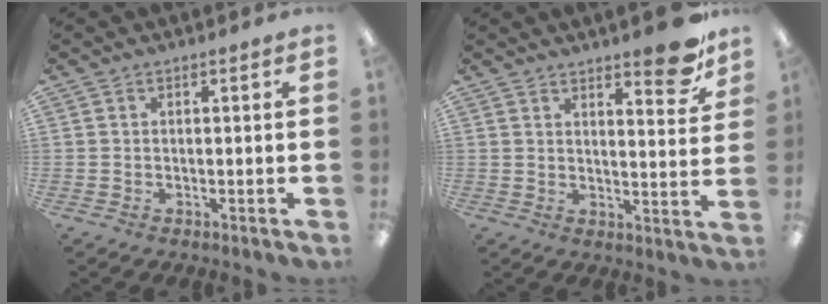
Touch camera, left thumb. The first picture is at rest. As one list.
[{"total": 9.3, "force": [7.4, 2.7, 5.0], "torque": [-0.045, -0.055, 0.121]}]